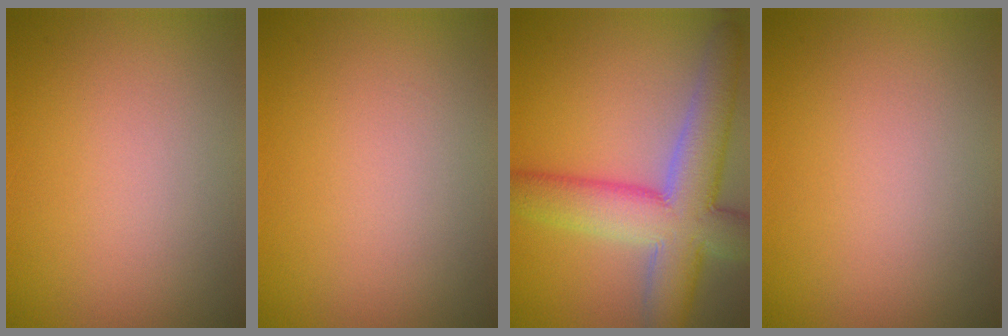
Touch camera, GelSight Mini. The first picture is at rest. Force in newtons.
{"total": 0.0}
{"total": 9.5, "press": 9.5, "slide": 0.8}
{"total": 0.0}